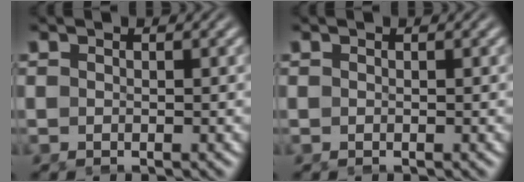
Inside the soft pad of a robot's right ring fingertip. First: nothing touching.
{"total": 0.0}